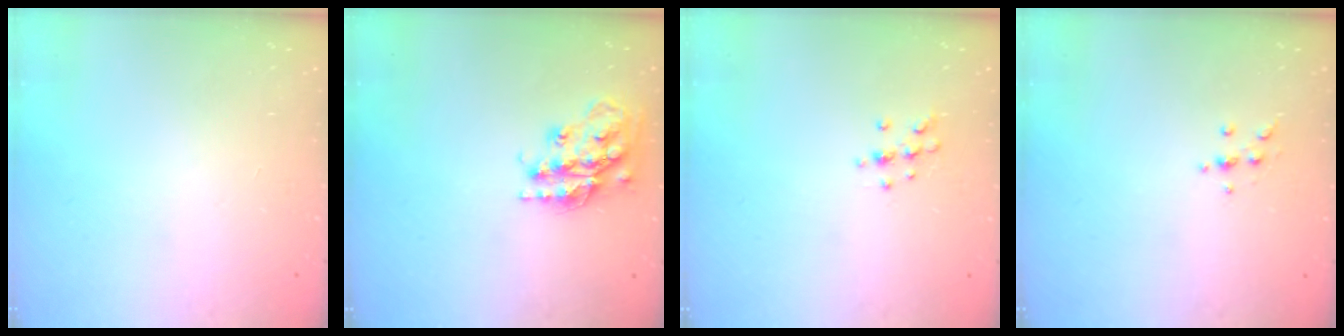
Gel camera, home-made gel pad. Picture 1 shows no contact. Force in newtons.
{"total": 17.6, "press": 17.5, "slide": 1.3}
{"total": 6.5, "press": 6.2, "slide": 2.1}
{"total": 3.5, "press": 3.3, "slide": 1.0}